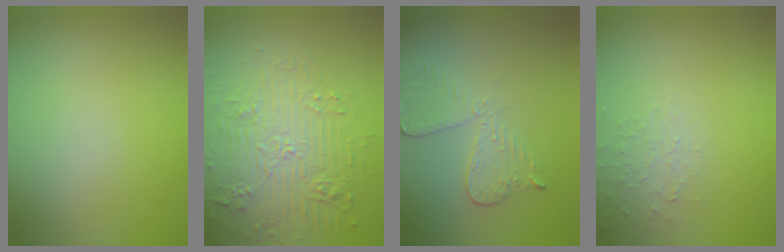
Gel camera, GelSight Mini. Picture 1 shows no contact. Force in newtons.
{"total": 4.9, "press": 4.2, "slide": 2.4}
{"total": 2.9, "press": 2.6, "slide": 1.4}
{"total": 1.8, "press": 1.8, "slide": 0.4}